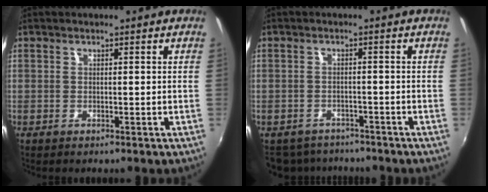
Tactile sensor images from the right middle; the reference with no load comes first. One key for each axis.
{"total": 8.0, "fx": -7.0, "fy": 3.2, "fz": 1.8, "tx": -0.053, "ty": -0.008, "tz": -0.101}